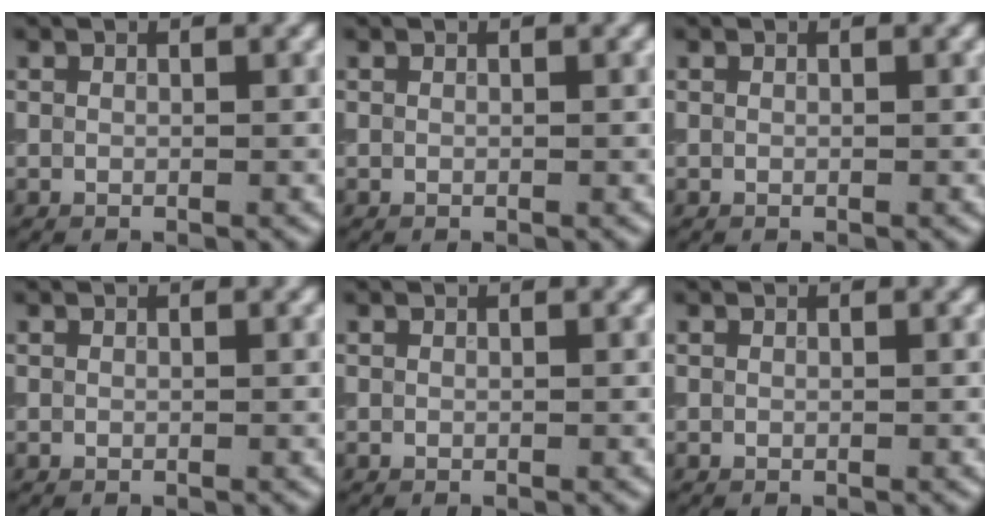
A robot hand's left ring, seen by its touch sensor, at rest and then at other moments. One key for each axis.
{"total": 0.0}
{"total": 0.0}
{"total": 0.0}
{"total": 0.0}
{"total": 0.0}